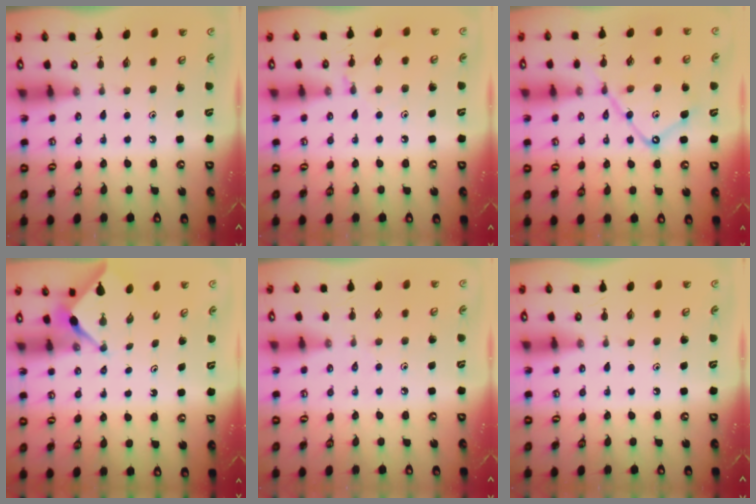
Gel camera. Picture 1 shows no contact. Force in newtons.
{"total": 5.6, "press": 5.5, "slide": 0.7}
{"total": 14.2, "press": 14.1, "slide": 1.5}
{"total": 2.9, "press": 2.9, "slide": 0.4}
{"total": 3.4, "press": 3.3, "slide": 0.6}
{"total": 0.0}